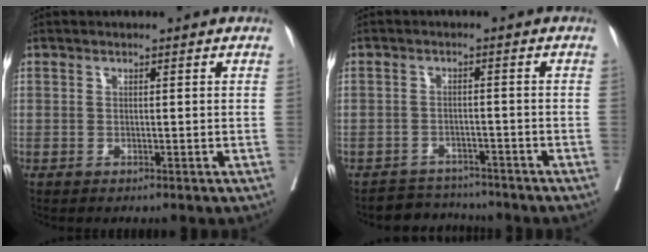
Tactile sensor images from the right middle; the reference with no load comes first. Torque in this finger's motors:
{"motor_torque": [0.14, -0.20, -0.07, -0.08]}